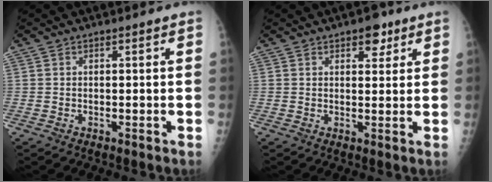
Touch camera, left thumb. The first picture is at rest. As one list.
[{"total": 3.9, "force": [2.3, 2.2, 2.3], "torque": [-0.006, -0.010, 0.028]}]